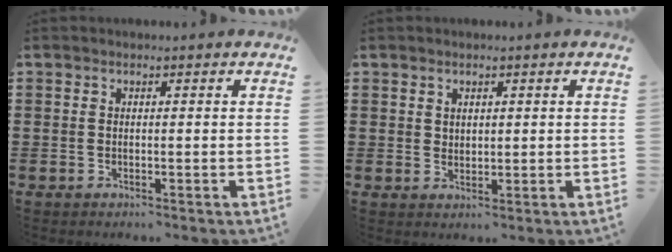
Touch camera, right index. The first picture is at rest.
{"total": 1.4, "force": [1.1, 0.8, 0.2], "torque": [-0.006, 0.003, 0.021]}